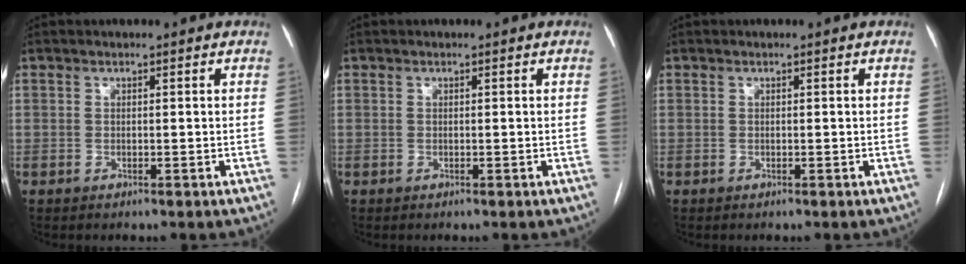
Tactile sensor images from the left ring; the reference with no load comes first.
{"total": 0.0}
{"total": 0.0}